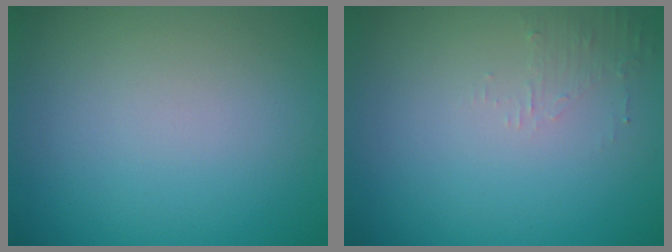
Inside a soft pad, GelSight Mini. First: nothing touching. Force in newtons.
{"total": 1.3, "press": 1.2, "slide": 0.3}